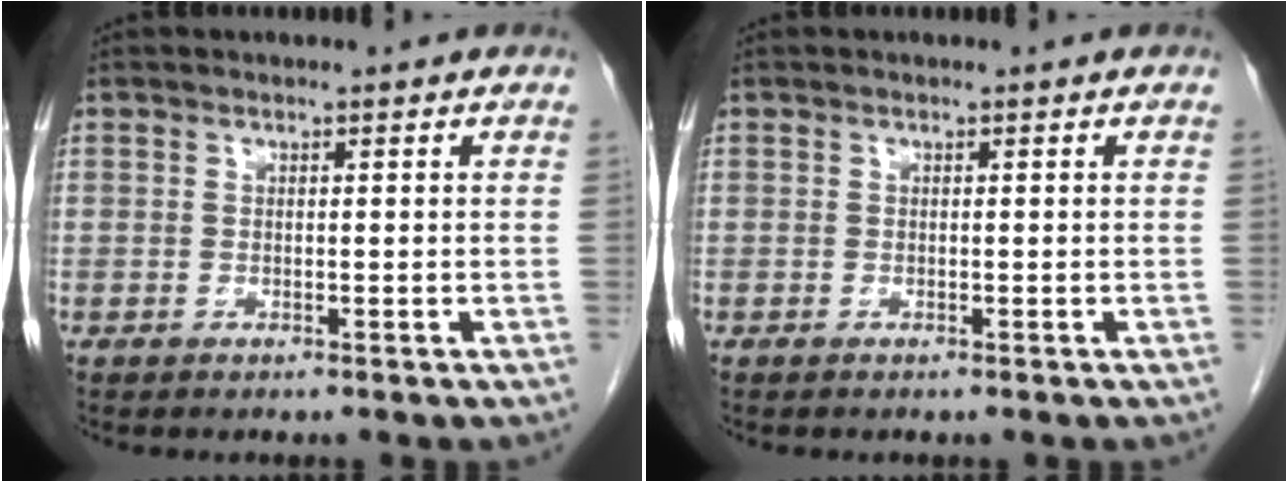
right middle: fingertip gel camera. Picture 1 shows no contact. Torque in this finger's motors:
{"motor_torque": [0.05, -0.28, 0.08, 0.01]}